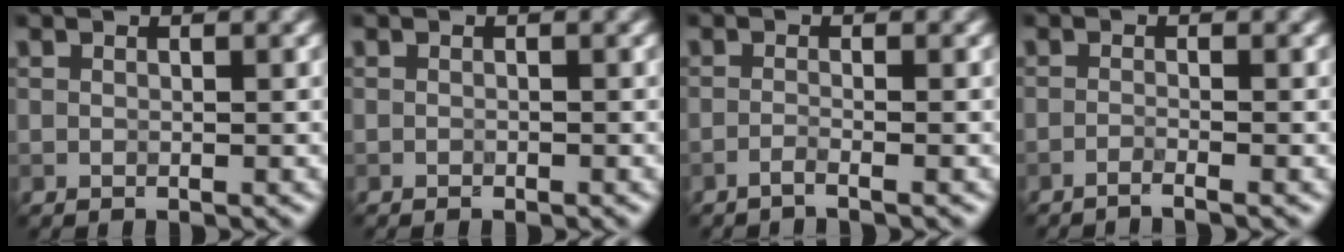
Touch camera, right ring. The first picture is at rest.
{"total": 0.0}
{"total": 1.2, "force": [-0.9, 0.1, 0.8], "torque": [-0.010, -0.001, -0.026]}
{"total": 1.4, "force": [-1.1, 0.1, 0.9], "torque": [-0.014, 0.001, -0.030]}